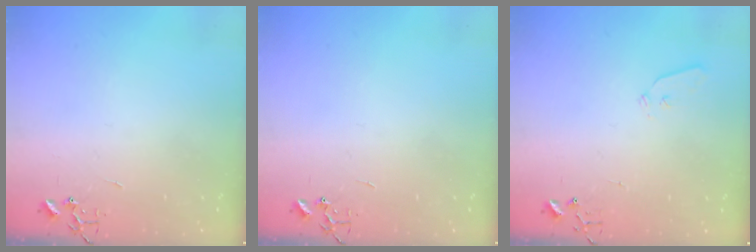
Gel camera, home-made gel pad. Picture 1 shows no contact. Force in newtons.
{"total": 0.0}
{"total": 4.4, "press": 4.4, "slide": 0.7}